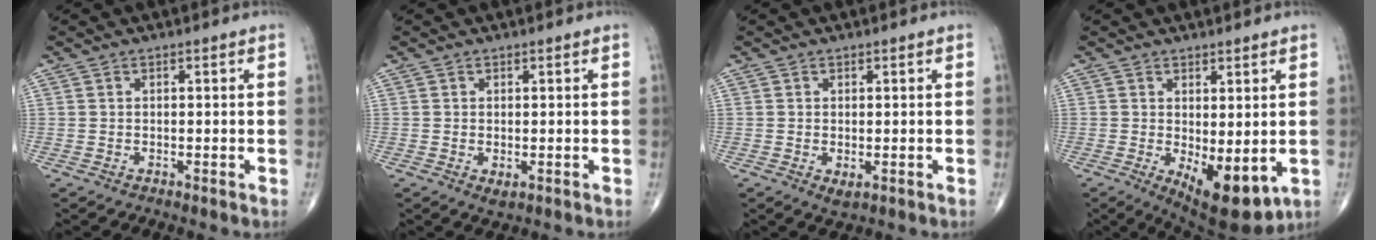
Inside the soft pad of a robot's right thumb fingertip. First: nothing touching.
{"total": 1.5, "force": [-0.3, 0.8, 1.2], "torque": [-0.018, -0.002, -0.001]}
{"total": 1.7, "force": [-0.3, 0.9, 1.4], "torque": [-0.021, -0.004, -0.001]}
{"total": 10.2, "force": [-1.9, 4.4, 8.9], "torque": [-0.118, -0.022, -0.011]}